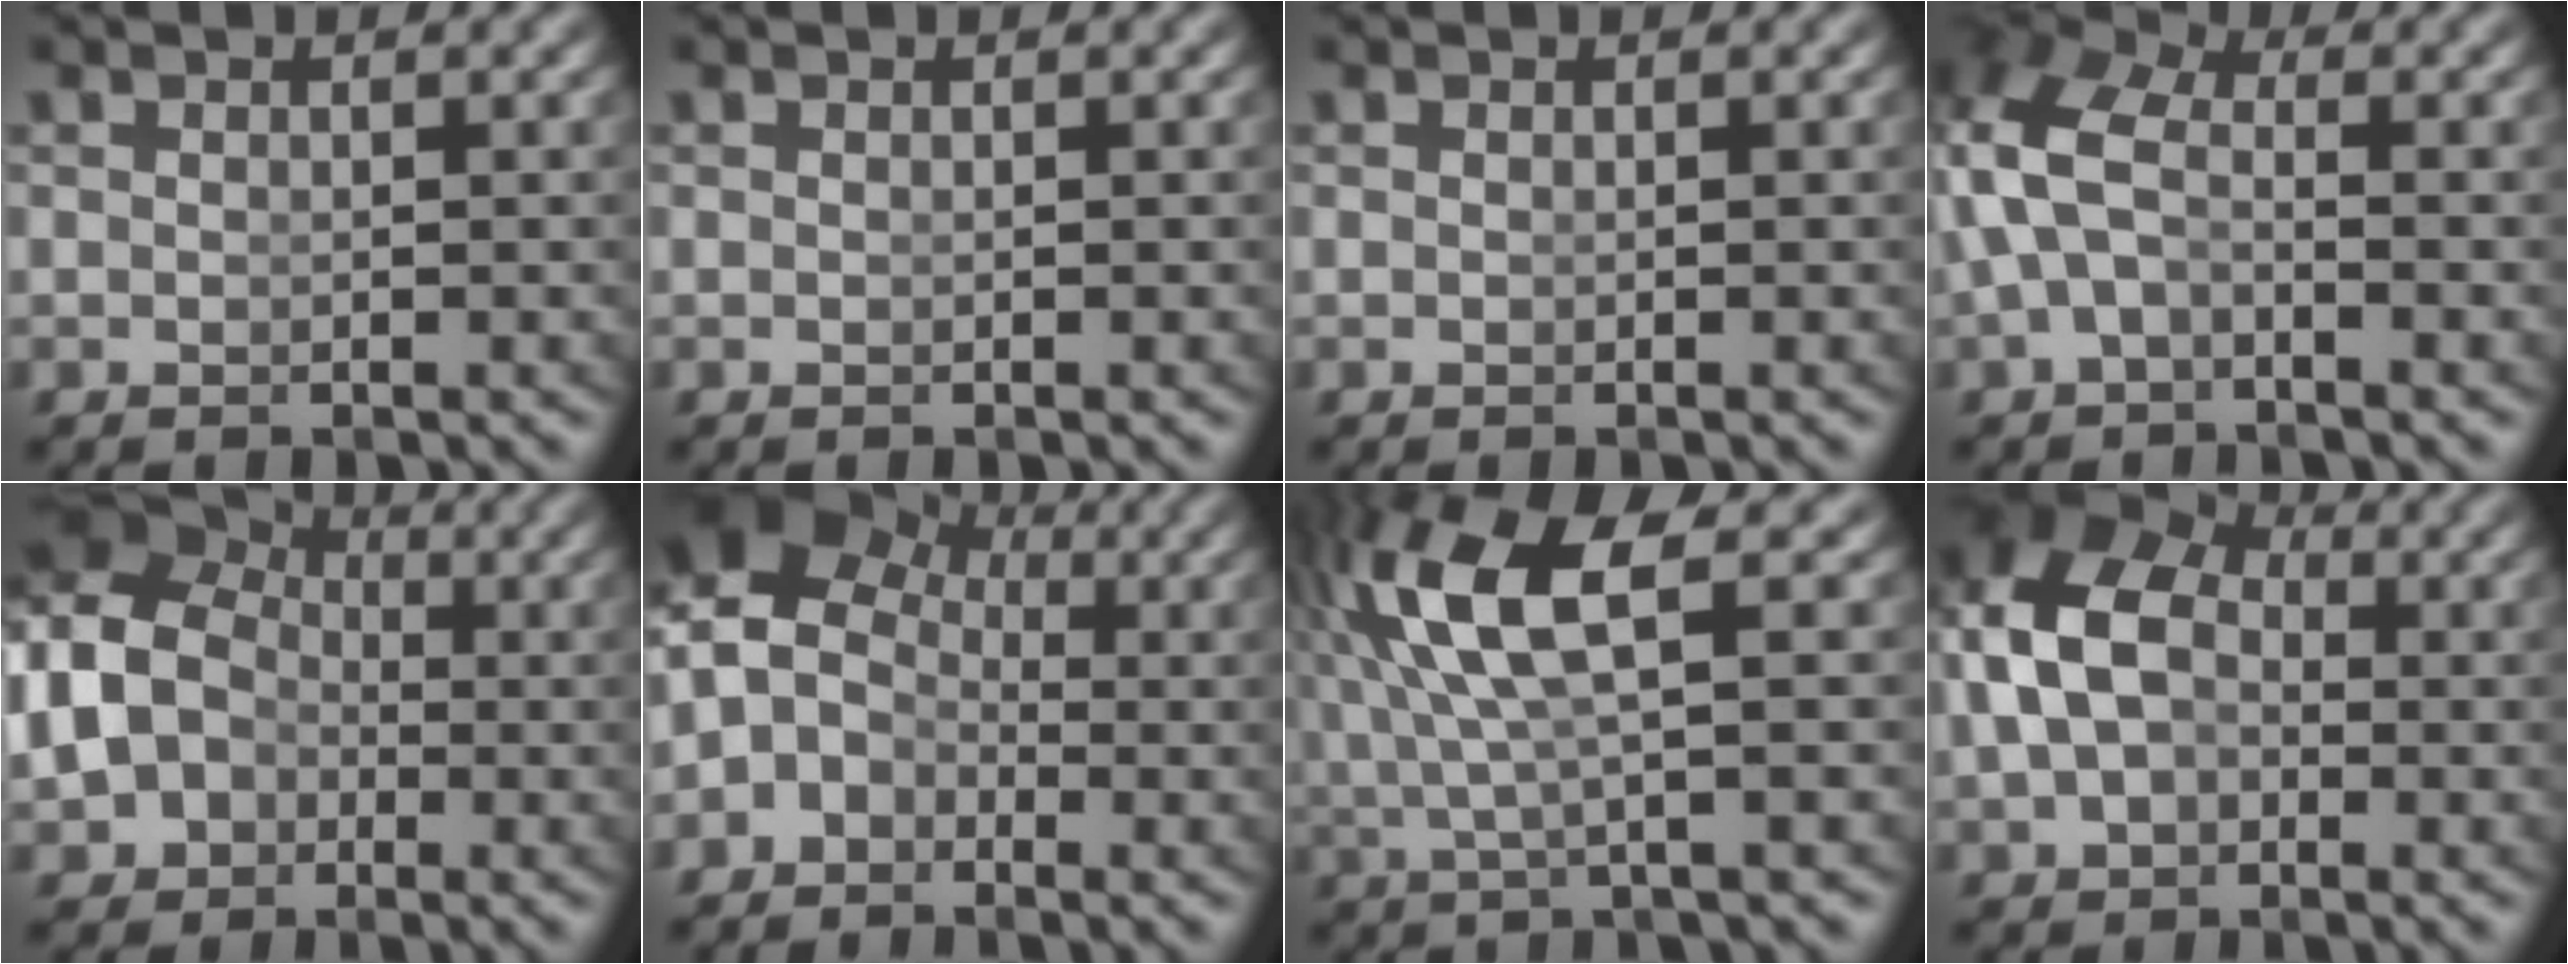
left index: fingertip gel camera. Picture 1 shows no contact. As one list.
[{"total": 1.2, "force": [-0.3, -1.0, -0.4], "torque": [0.011, -0.014, 0.008]}, {"total": 0.0}, {"total": 5.3, "force": [0.5, 3.9, 3.5], "torque": [-0.100, -0.008, 0.007]}, {"total": 10.5, "force": [0.4, 9.4, 4.6], "torque": [-0.139, -0.026, 0.011]}, {"total": 8.9, "force": [1.8, 7.5, 4.5], "torque": [-0.100, -0.009, 0.021]}, {"total": 7.4, "force": [2.1, 2.4, 6.7], "torque": [-0.146, -0.003, 0.042]}, {"total": 10.6, "force": [1.9, 8.4, 6.2], "torque": [-0.143, -0.006, 0.027]}]